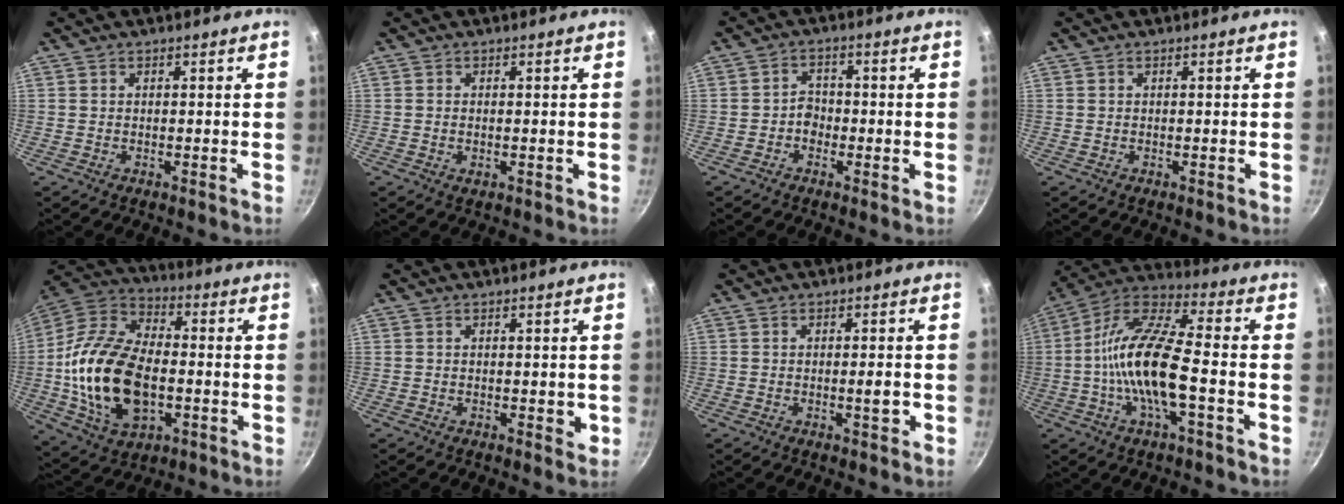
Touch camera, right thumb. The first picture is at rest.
{"total": 1.1, "force": [-0.1, 0.6, 0.9], "torque": [-0.015, -0.001, -0.002]}
{"total": 3.0, "force": [-1.1, 2.5, 1.3], "torque": [0.001, 0.018, -0.025]}
{"total": 0.0}
{"total": 22.9, "force": [-3.0, 14.0, 17.9], "torque": [-0.327, 0.029, -0.056]}
{"total": 2.1, "force": [-0.3, 1.2, 1.7], "torque": [-0.016, 0.000, -0.004]}
{"total": 2.7, "force": [-0.7, 0.7, 2.5], "torque": [-0.029, 0.006, -0.011]}
{"total": 16.7, "force": [-3.1, 5.6, 15.5], "torque": [-0.293, 0.039, -0.080]}